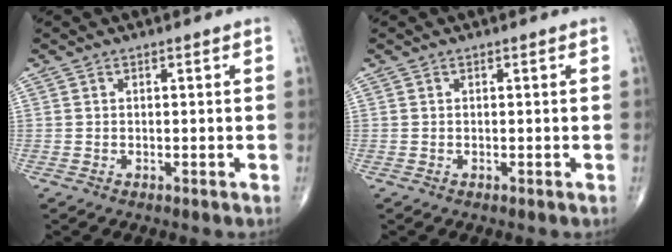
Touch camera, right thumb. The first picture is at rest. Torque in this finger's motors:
{"motor_torque": [-0.58, -0.16, -0.10, -0.23, -0.02]}